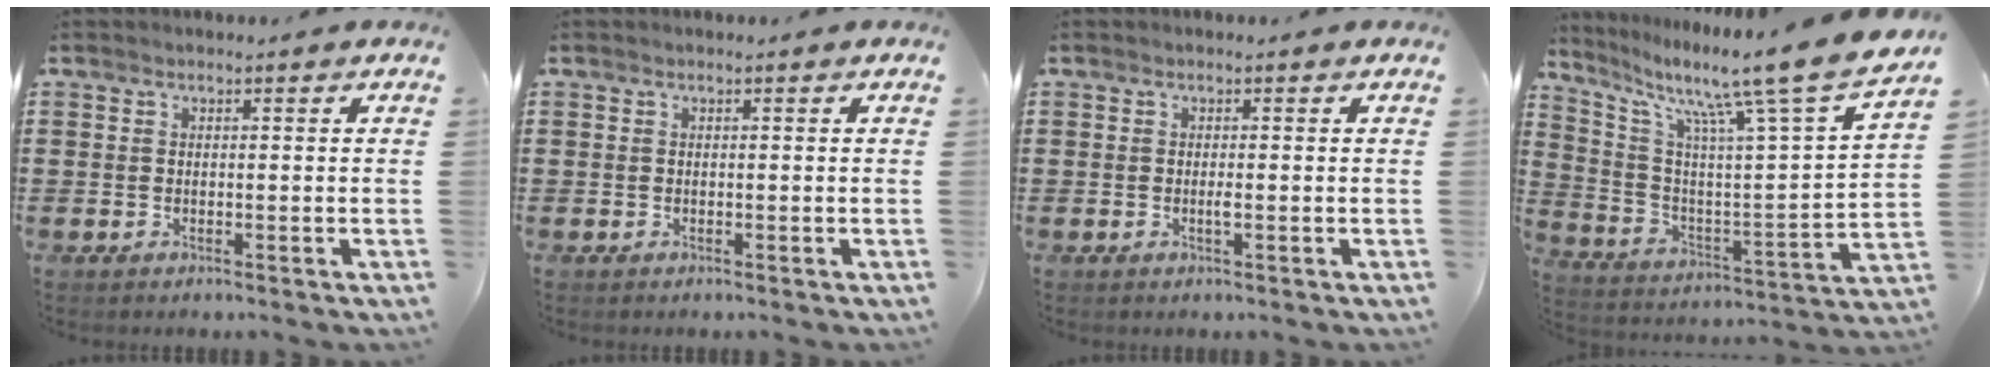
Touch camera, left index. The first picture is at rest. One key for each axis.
{"total": 0.0}
{"total": 1.0, "fx": -0.2, "fy": -0.1, "fz": 1.0, "tx": -0.018, "ty": -0.006, "tz": -0.002}
{"total": 13.0, "fx": 10.2, "fy": -0.2, "fz": 8.0, "tx": -0.158, "ty": -0.083, "tz": 0.149}